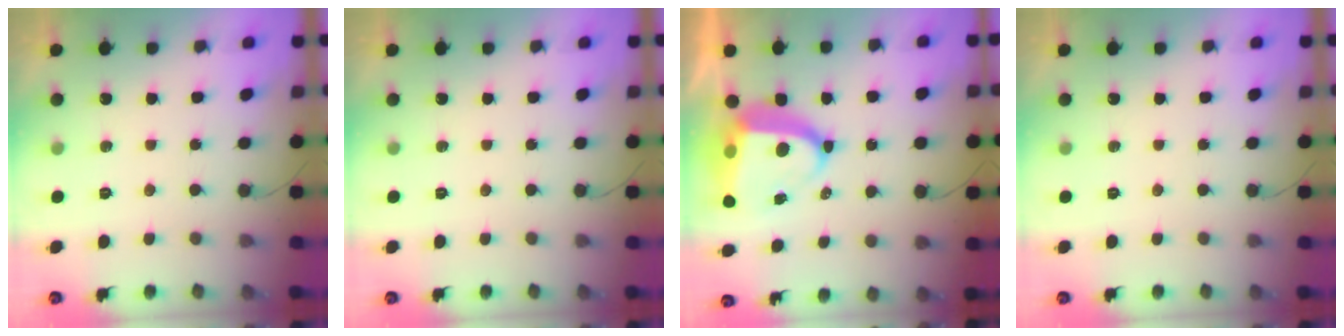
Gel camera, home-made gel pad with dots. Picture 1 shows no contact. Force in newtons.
{"total": 0.0}
{"total": 10.7, "press": 10.7, "slide": 1.2}
{"total": 0.0}